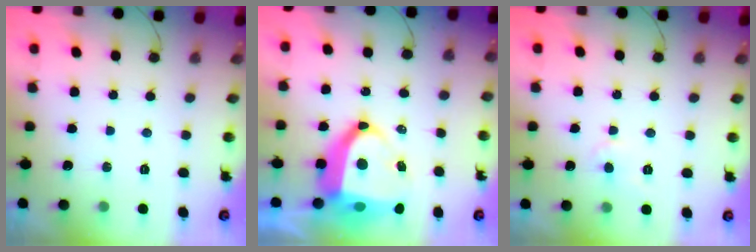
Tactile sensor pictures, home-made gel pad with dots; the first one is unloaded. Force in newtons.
{"total": 15.2, "press": 15.0, "slide": 2.2}
{"total": 3.9, "press": 3.9, "slide": 0.3}